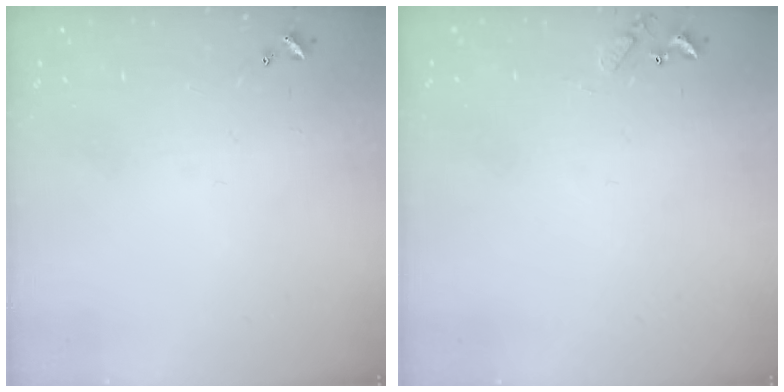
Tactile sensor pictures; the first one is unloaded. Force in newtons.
{"total": 5.5, "press": 5.5, "slide": 0.4}